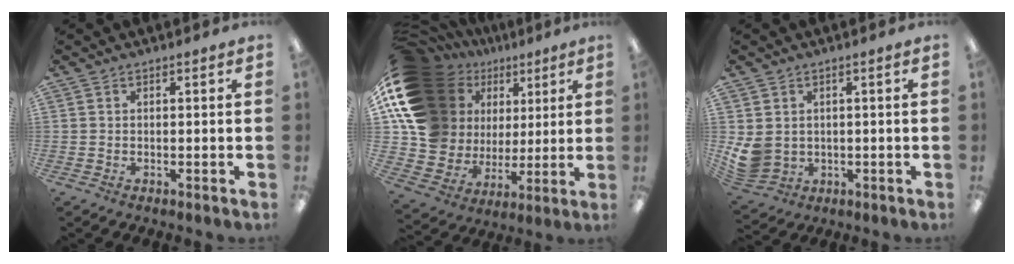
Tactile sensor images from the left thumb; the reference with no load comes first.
{"total": 21.0, "force": [8.8, 16.4, 9.8], "torque": [-0.191, -0.059, 0.198]}
{"total": 5.7, "force": [0.6, 5.1, 2.5], "torque": [-0.079, -0.003, 0.013]}